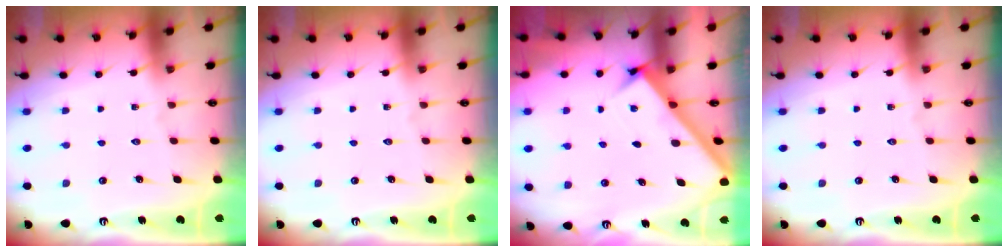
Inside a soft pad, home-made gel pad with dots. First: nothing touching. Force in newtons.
{"total": 0.0}
{"total": 2.9, "press": 2.8, "slide": 0.4}
{"total": 0.0}